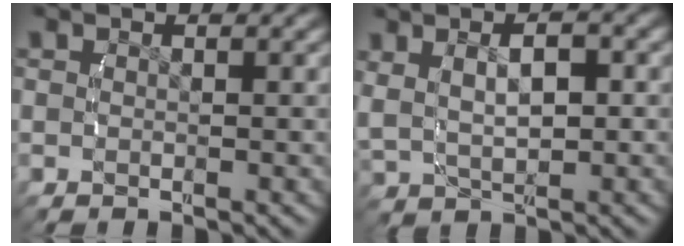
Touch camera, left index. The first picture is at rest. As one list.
[{"total": 5.1, "force": [1.2, 3.2, 3.8], "torque": [-0.068, 0.003, 0.030]}]